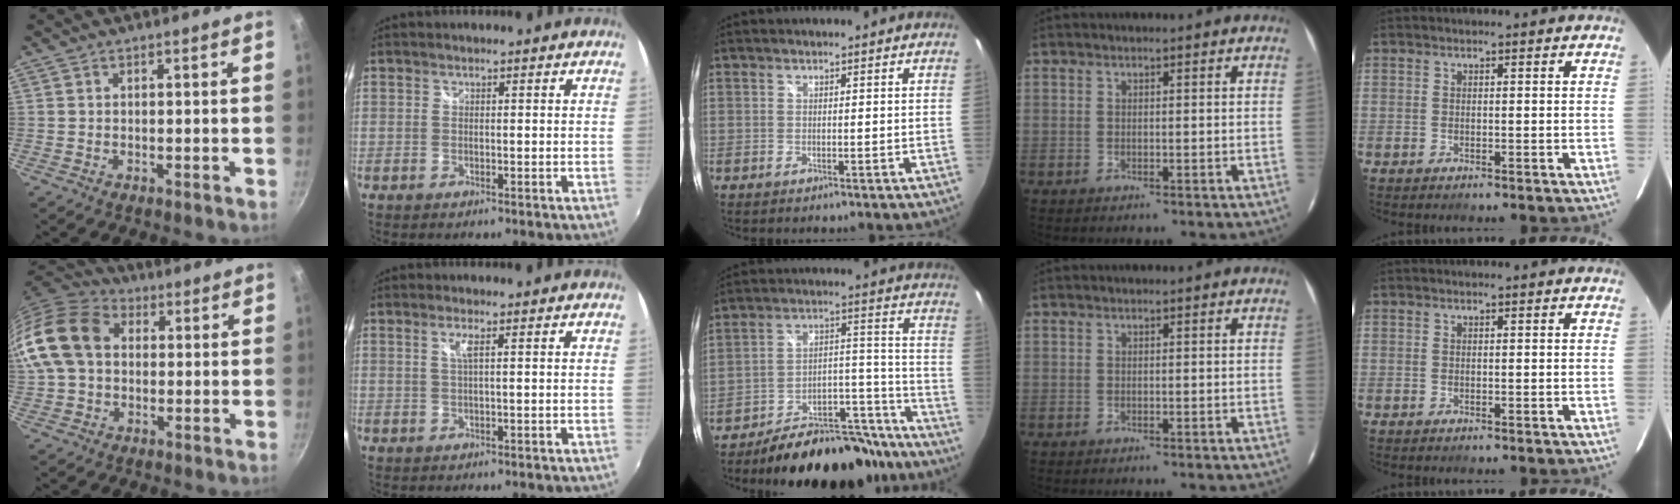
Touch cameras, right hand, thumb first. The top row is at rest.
{"thumb": {"total": 14.9, "force": [1.4, 11.3, 9.6], "torque": [-0.167, 0.033, 0.010]}, "index": {"total": 1.7, "force": [0.4, -0.3, 1.6], "torque": [-0.031, -0.001, 0.007]}, "middle": {"total": 20.0, "force": [-16.9, 7.6, 7.5], "torque": [-0.106, 0.041, -0.222]}}